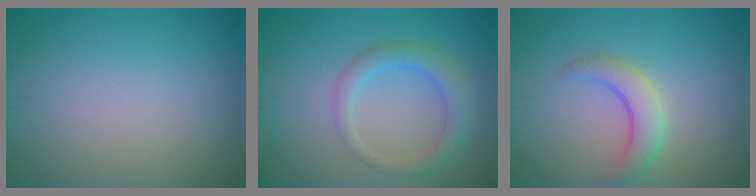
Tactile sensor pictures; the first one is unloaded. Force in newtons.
{"total": 3.3, "press": 3.3, "slide": 0.1}
{"total": 3.2, "press": 3.2, "slide": 0.2}